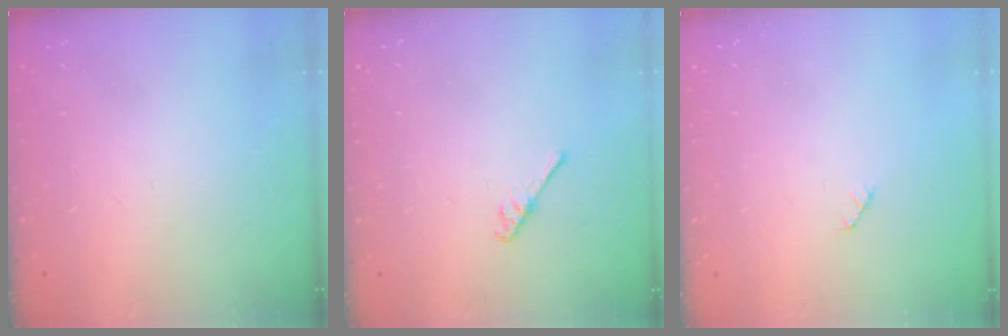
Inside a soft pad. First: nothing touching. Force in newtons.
{"total": 3.1, "press": 3.1, "slide": 0.5}
{"total": 2.5, "press": 2.5, "slide": 0.3}